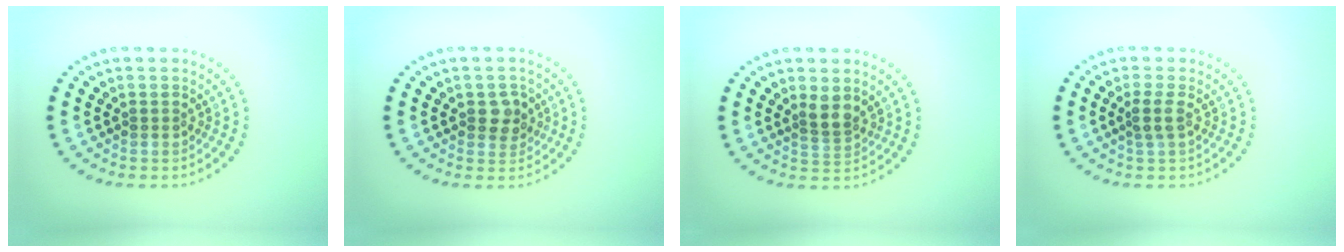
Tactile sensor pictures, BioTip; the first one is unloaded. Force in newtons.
{"total": 2.2, "press": 2.1, "slide": 0.5}
{"total": 2.2, "press": 1.7, "slide": 1.3}
{"total": 1.4, "press": 1.2, "slide": 0.9}